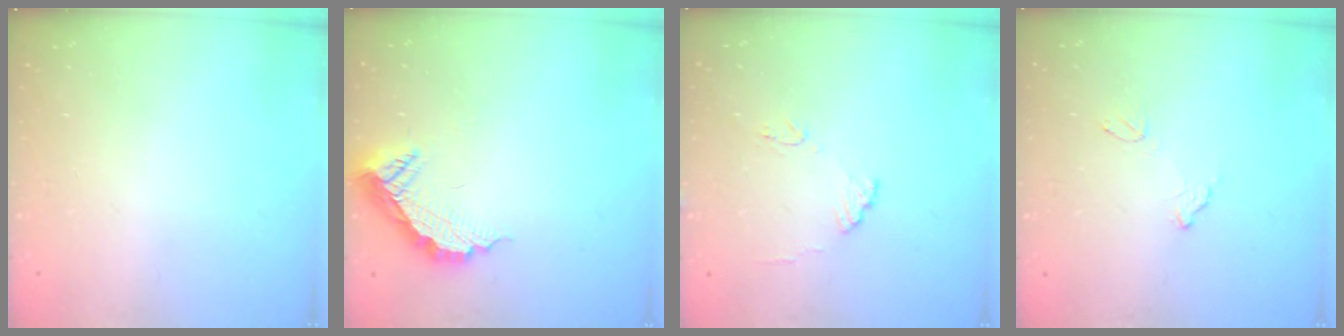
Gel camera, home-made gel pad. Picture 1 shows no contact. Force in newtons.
{"total": 10.5, "press": 10.5, "slide": 0.3}
{"total": 8.7, "press": 8.7, "slide": 0.6}
{"total": 8.0, "press": 8.0, "slide": 0.4}